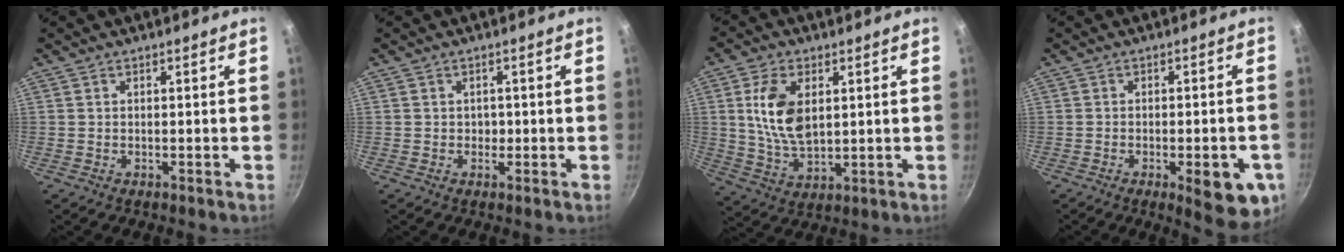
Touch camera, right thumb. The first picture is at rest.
{"total": 1.5, "force": [-0.1, 1.3, 0.7], "torque": [0.000, 0.004, -0.003]}
{"total": 11.3, "force": [2.4, 6.5, 9.0], "torque": [-0.163, -0.013, 0.051]}
{"total": 10.5, "force": [-4.1, 3.5, 8.9], "torque": [-0.095, 0.008, -0.046]}